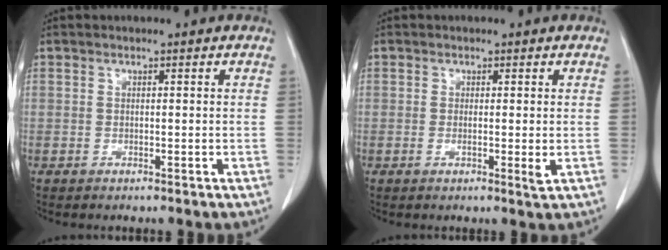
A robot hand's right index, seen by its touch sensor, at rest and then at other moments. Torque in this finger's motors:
{"motor_torque": [-0.13, 0.18, -0.02, 0.00]}